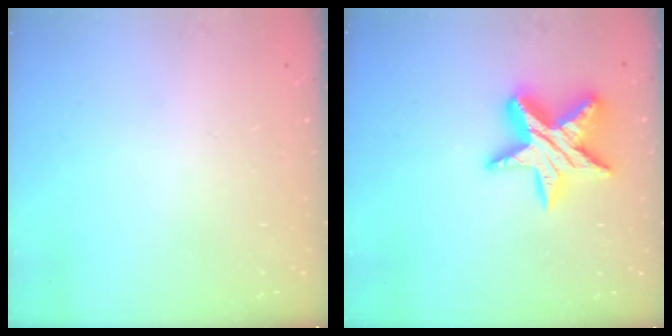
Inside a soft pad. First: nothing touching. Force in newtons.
{"total": 16.7, "press": 16.6, "slide": 1.2}